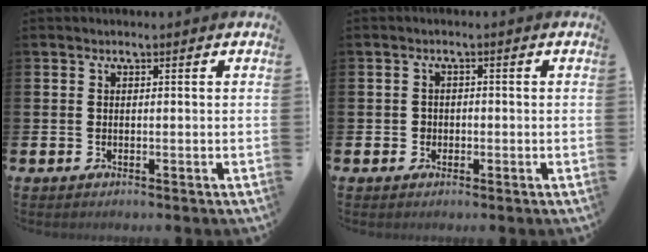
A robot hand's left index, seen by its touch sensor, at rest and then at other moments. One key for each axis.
{"total": 1.3, "fx": -0.5, "fy": 1.1, "fz": 0.2, "tx": -0.004, "ty": 0.004, "tz": -0.013}